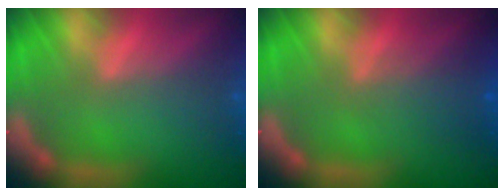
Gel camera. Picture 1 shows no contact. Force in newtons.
{"total": 3.0}